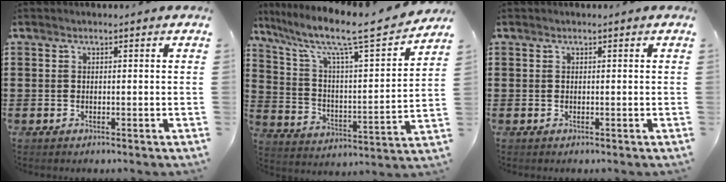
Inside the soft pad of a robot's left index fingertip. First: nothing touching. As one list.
[{"total": 10.0, "force": [7.9, 1.2, 6.1], "torque": [-0.150, -0.055, 0.125]}, {"total": 0.0}]